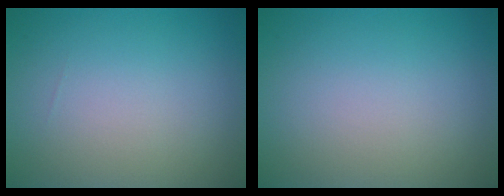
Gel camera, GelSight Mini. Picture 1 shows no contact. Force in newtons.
{"total": 0.0}